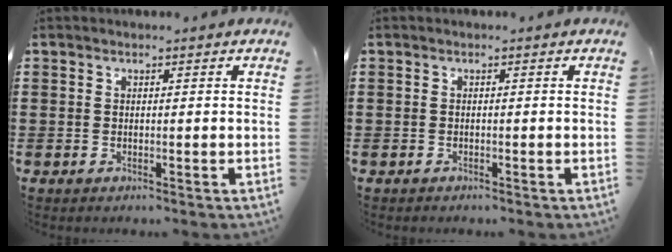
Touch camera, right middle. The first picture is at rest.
{"total": 0.5, "force": [-0.5, 0.2, 0.0], "torque": [0.000, 0.000, -0.011]}